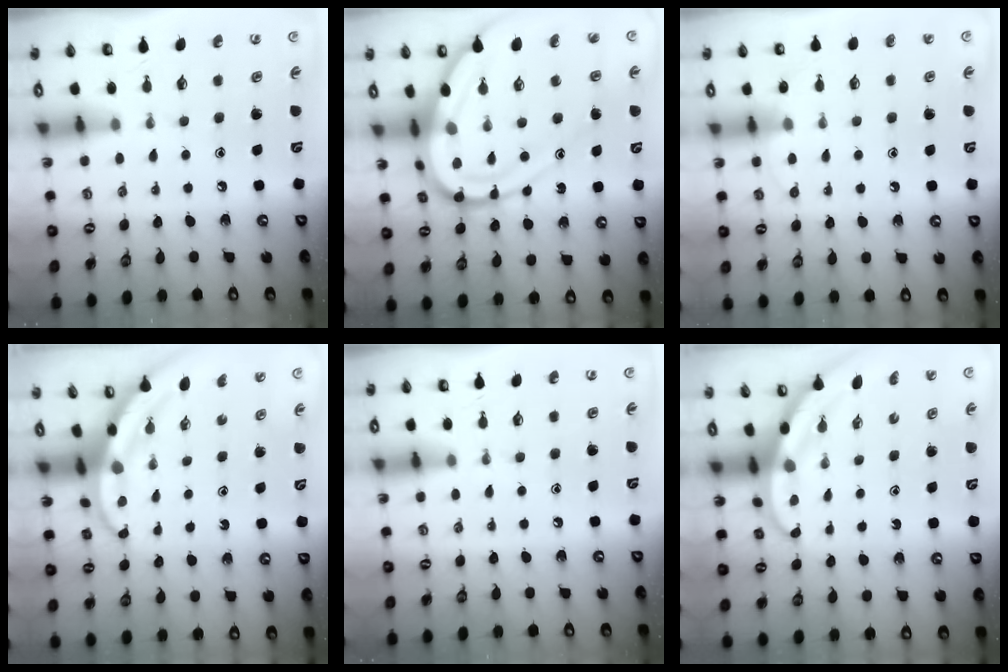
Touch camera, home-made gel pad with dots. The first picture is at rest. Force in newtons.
{"total": 18.5, "press": 18.4, "slide": 2.1}
{"total": 4.5, "press": 4.4, "slide": 0.4}
{"total": 3.8, "press": 3.8, "slide": 0.5}
{"total": 0.0}
{"total": 3.0, "press": 3.0, "slide": 0.1}